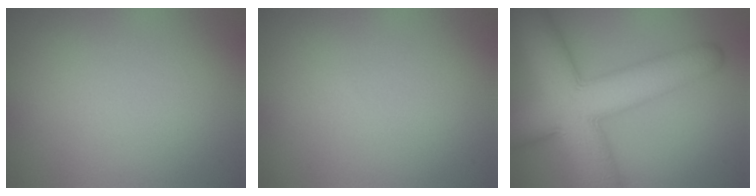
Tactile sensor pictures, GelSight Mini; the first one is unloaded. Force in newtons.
{"total": 0.0}
{"total": 11.9, "press": 11.9, "slide": 0.6}